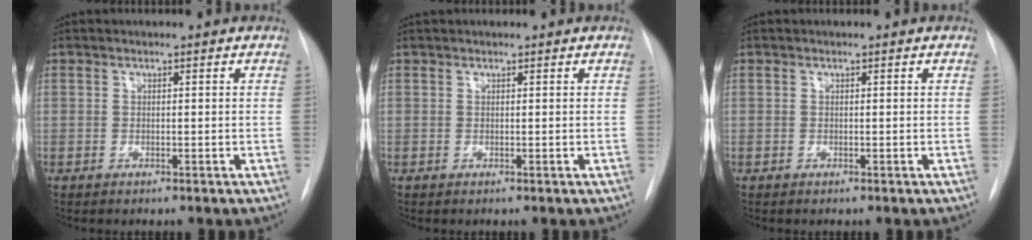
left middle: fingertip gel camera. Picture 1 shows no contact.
{"total": 1.1, "force": [1.0, 0.2, 0.4], "torque": [-0.008, 0.022, 0.020]}
{"total": 0.0}